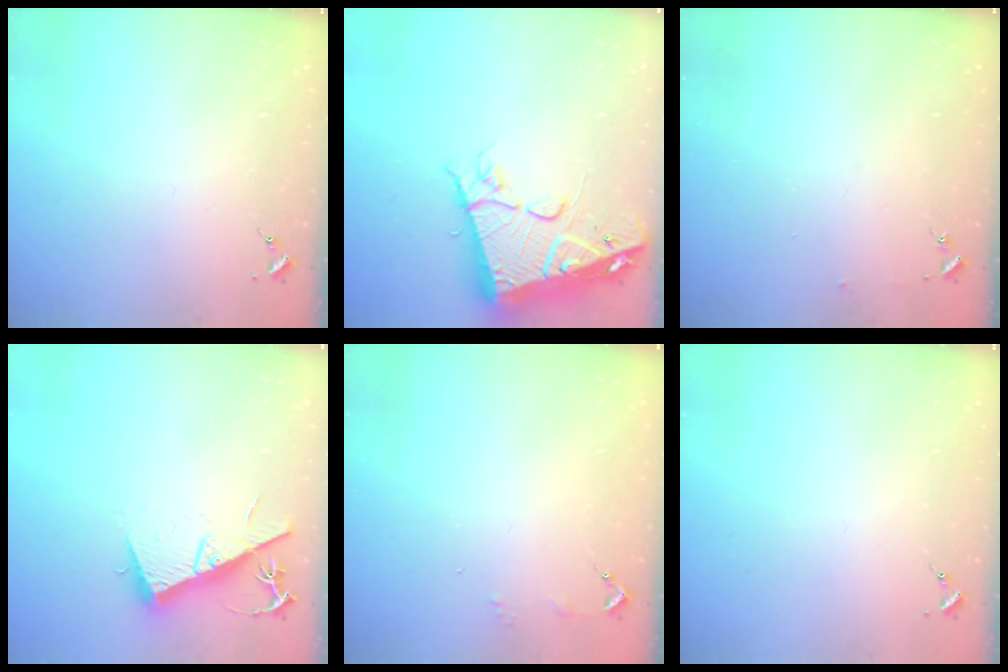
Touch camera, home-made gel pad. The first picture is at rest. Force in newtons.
{"total": 18.3, "press": 18.1, "slide": 2.1}
{"total": 2.5, "press": 2.5, "slide": 0.2}
{"total": 12.5, "press": 12.5, "slide": 0.5}
{"total": 2.9, "press": 2.8, "slide": 0.3}
{"total": 0.0}